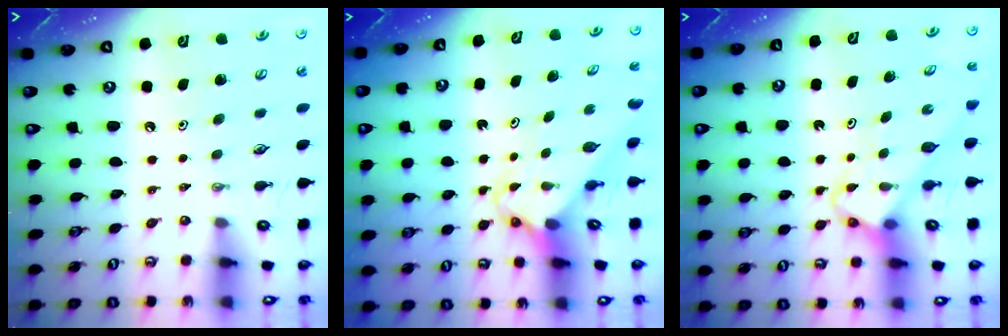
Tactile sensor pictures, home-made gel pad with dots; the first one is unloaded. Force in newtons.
{"total": 2.5, "press": 2.5, "slide": 0.2}
{"total": 3.8, "press": 3.8, "slide": 0.2}